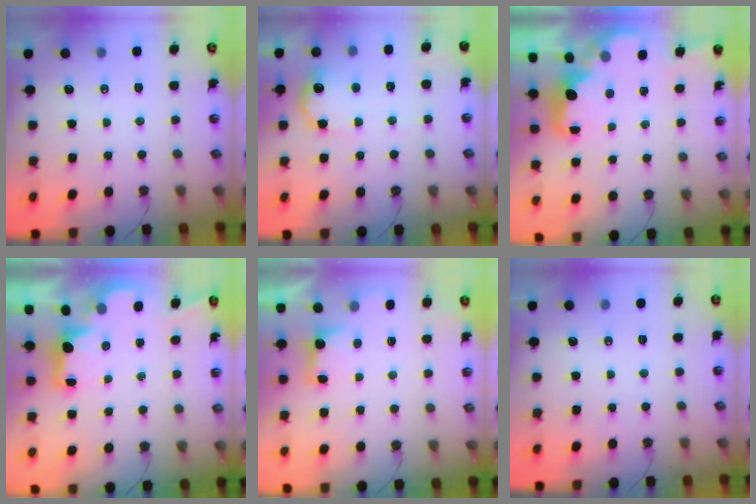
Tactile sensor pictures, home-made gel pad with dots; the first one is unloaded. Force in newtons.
{"total": 11.6, "press": 11.6, "slide": 0.5}
{"total": 2.4, "press": 2.3, "slide": 0.8}
{"total": 2.1, "press": 1.9, "slide": 0.8}
{"total": 1.4, "press": 1.0, "slide": 0.9}
{"total": 0.0}